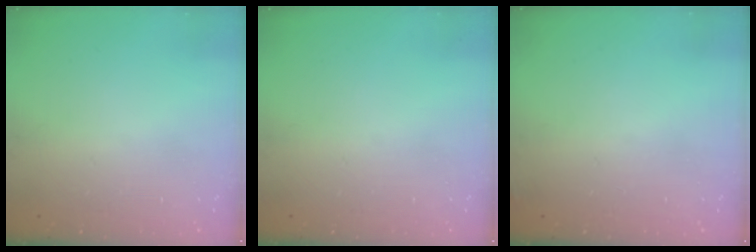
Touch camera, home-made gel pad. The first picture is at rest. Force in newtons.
{"total": 0.0}
{"total": 2.3, "press": 2.2, "slide": 0.8}